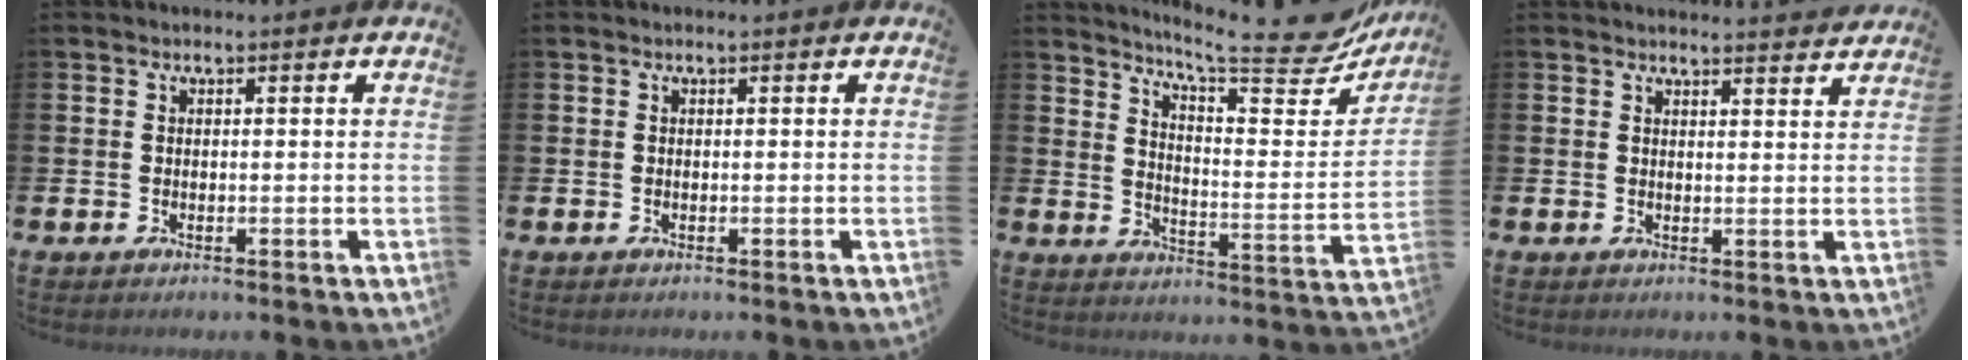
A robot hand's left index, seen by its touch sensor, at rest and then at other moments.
{"total": 0.0}
{"total": 9.6, "force": [8.3, 1.5, 4.6], "torque": [-0.070, -0.070, 0.133]}
{"total": 2.5, "force": [2.5, -0.1, -0.1], "torque": [0.011, -0.020, 0.043]}